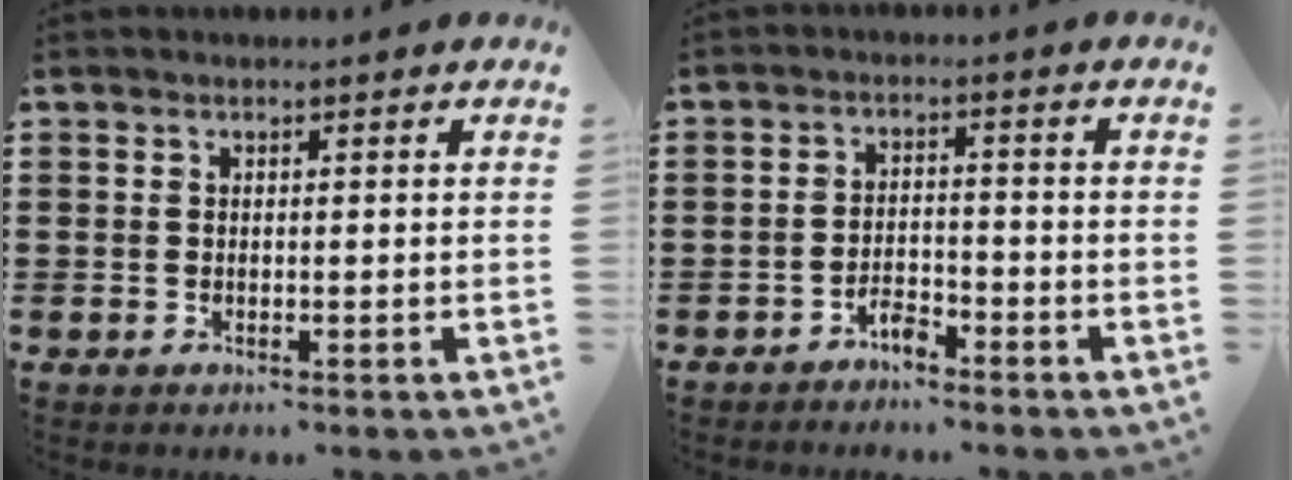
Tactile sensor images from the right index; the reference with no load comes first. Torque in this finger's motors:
{"motor_torque": [-0.10, -0.03, 0.01, 0.03]}